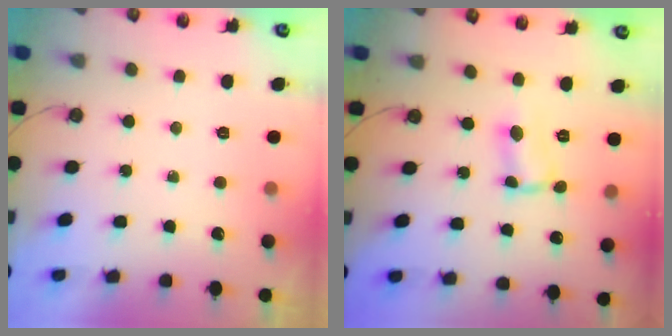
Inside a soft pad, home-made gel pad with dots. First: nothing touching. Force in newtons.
{"total": 2.9, "press": 1.4, "slide": 2.5}